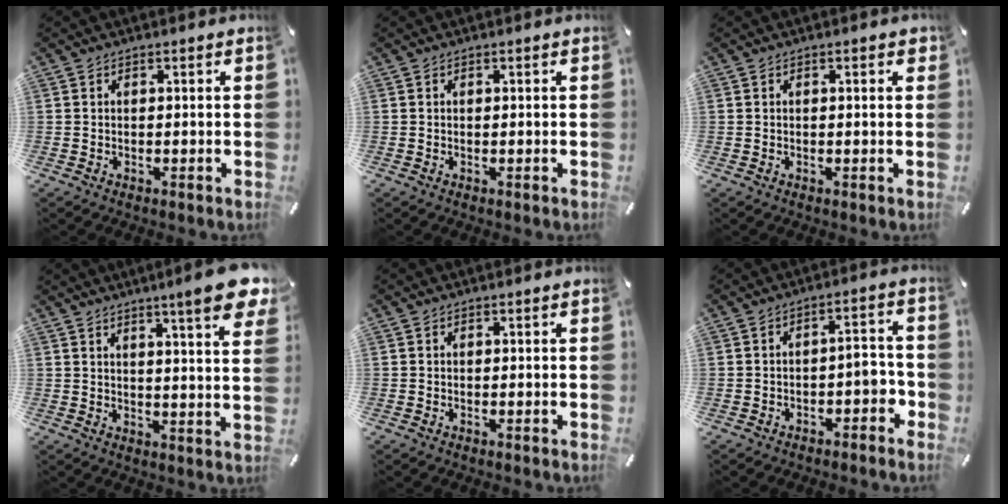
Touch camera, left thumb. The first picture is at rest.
{"total": 0.0}
{"total": 1.3, "force": [0.2, 0.4, 1.2], "torque": [-0.017, 0.000, 0.001]}
{"total": 10.9, "force": [6.8, 1.1, 8.4], "torque": [-0.124, -0.041, 0.109]}
{"total": 0.0}
{"total": 5.2, "force": [-2.2, 3.0, 3.6], "torque": [-0.045, 0.010, -0.045]}